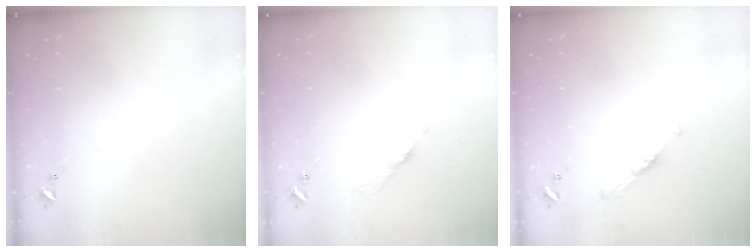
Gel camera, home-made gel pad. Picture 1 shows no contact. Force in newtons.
{"total": 4.4, "press": 4.3, "slide": 0.2}
{"total": 3.7, "press": 3.6, "slide": 0.4}